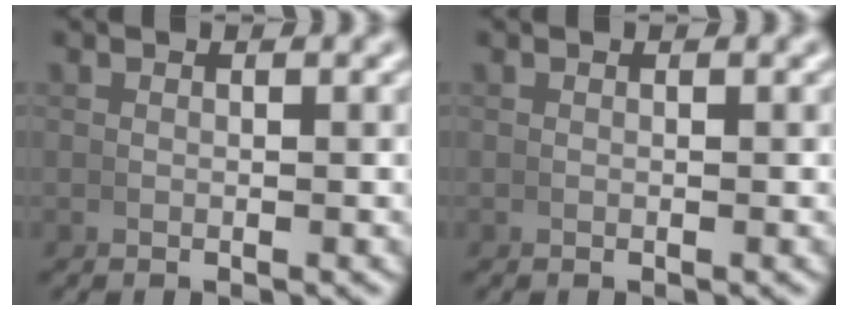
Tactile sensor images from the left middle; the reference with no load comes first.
{"total": 0.0}